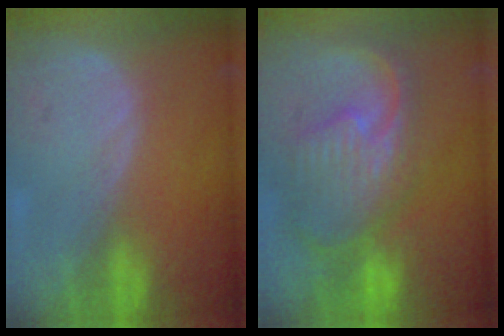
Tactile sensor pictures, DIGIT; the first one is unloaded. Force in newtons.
{"total": 11.6, "press": 10.1, "slide": 5.8}